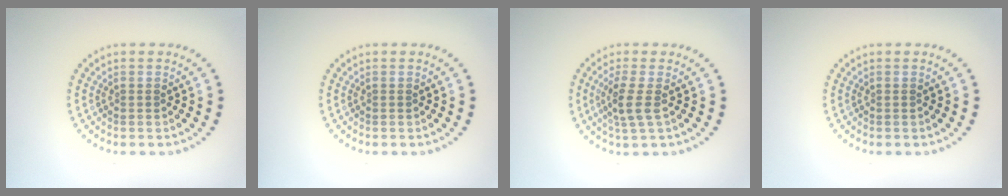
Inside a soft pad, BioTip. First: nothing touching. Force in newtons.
{"total": 0.0}
{"total": 2.5, "press": 2.0, "slide": 1.4}
{"total": 0.0}